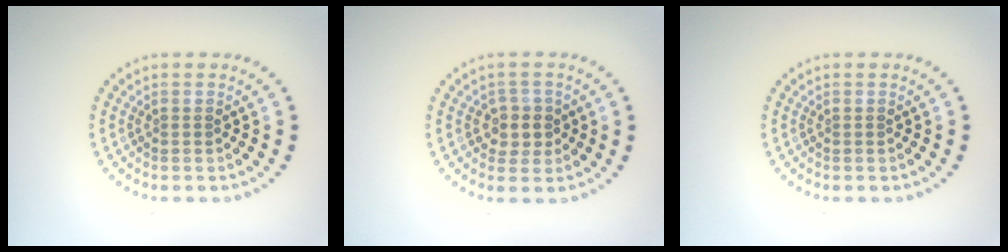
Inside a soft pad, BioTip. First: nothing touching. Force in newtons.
{"total": 2.1, "press": 2.0, "slide": 0.8}
{"total": 0.0}